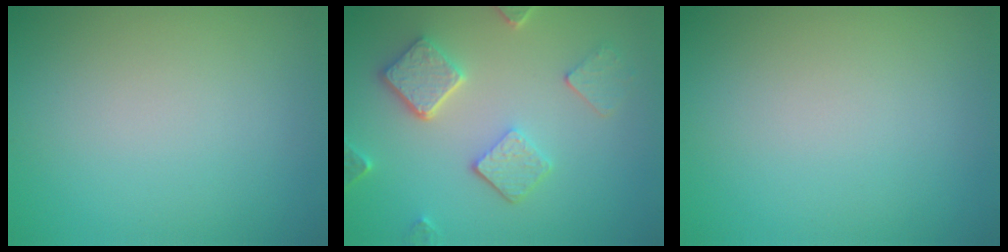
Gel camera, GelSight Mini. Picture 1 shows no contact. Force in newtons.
{"total": 4.9, "press": 3.8, "slide": 3.1}
{"total": 0.0}